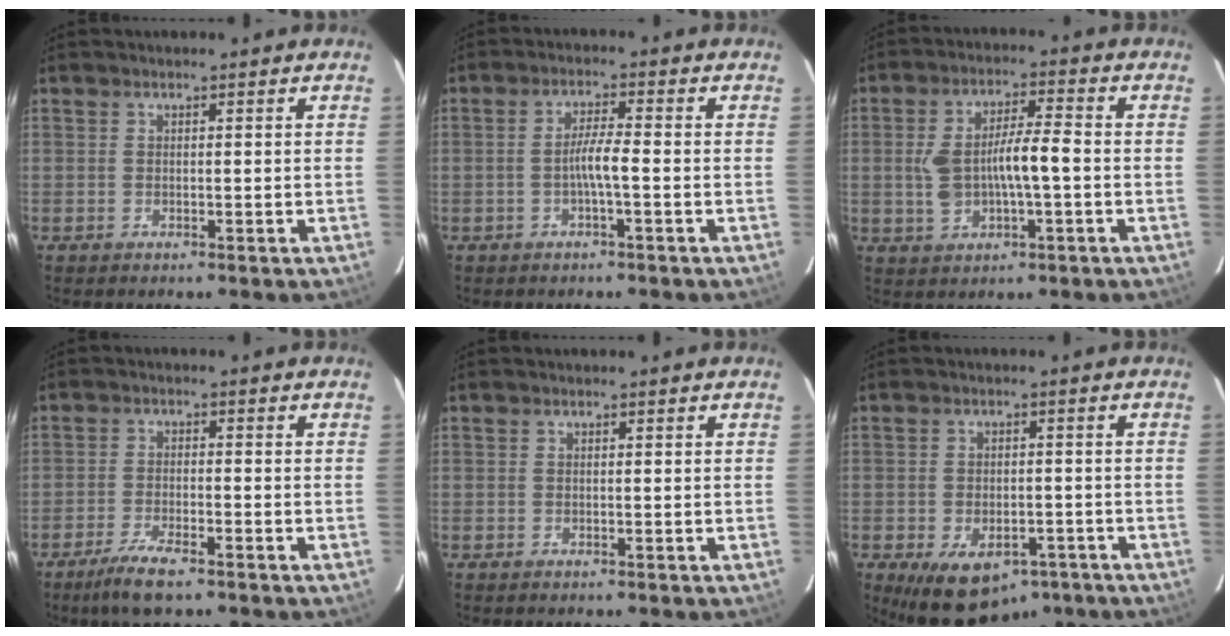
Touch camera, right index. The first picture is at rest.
{"total": 3.7, "force": [-1.0, 0.0, 3.6], "torque": [-0.067, 0.005, -0.018]}
{"total": 8.6, "force": [-0.6, 2.3, 8.2], "torque": [-0.166, 0.018, -0.005]}
{"total": 6.0, "force": [-4.3, 0.7, 4.1], "torque": [-0.084, -0.013, -0.076]}
{"total": 0.0}
{"total": 10.9, "force": [-6.5, 6.3, 6.0], "torque": [-0.101, -0.001, -0.087]}